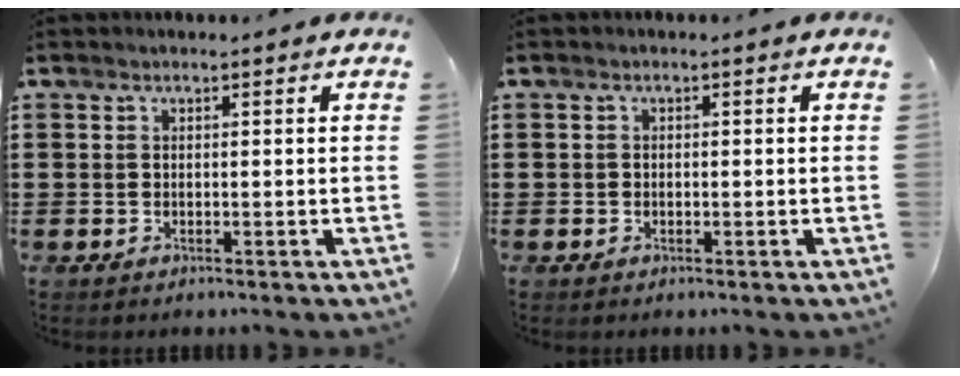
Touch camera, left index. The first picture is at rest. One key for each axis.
{"total": 0.7, "fx": -0.3, "fy": 0.6, "fz": 0.3, "tx": -0.008, "ty": 0.001, "tz": -0.005}